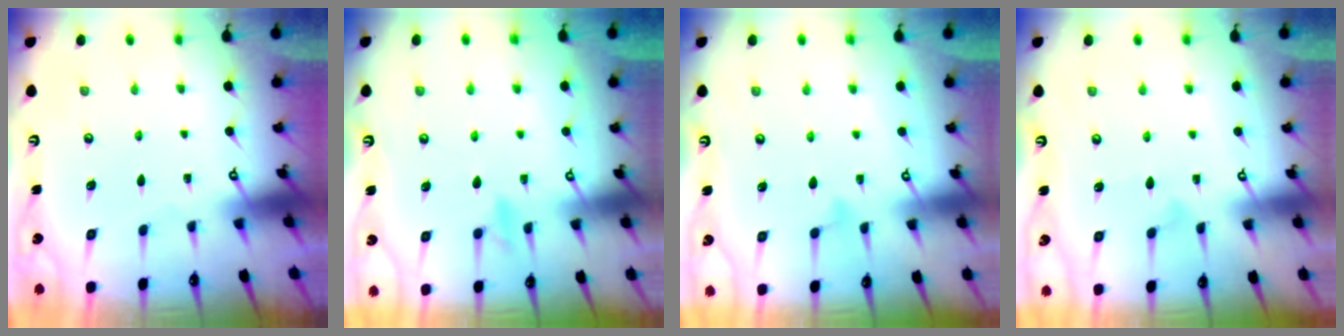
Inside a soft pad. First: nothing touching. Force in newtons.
{"total": 8.2, "press": 8.1, "slide": 1.5}
{"total": 6.5, "press": 6.4, "slide": 0.4}
{"total": 4.8, "press": 4.8, "slide": 0.4}